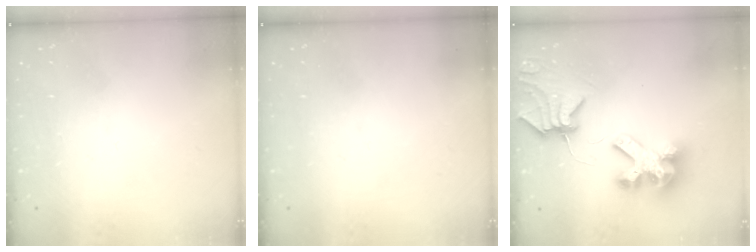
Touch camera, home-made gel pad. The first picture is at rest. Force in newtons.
{"total": 0.0}
{"total": 8.9, "press": 8.8, "slide": 1.1}